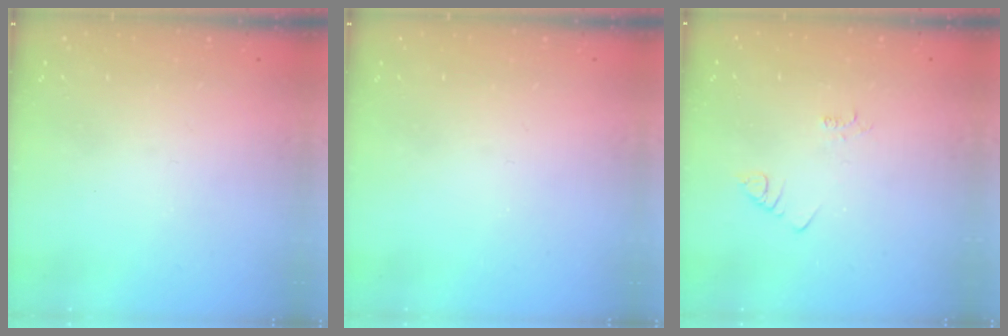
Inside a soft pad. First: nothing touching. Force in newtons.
{"total": 0.0}
{"total": 1.9, "press": 1.9, "slide": 0.3}